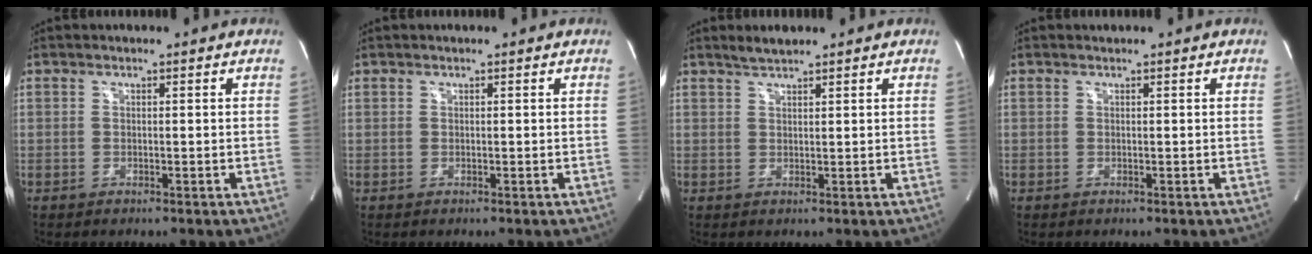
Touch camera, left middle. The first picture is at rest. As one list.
[{"total": 0.0}, {"total": 2.3, "force": [2.1, 0.2, 0.9], "torque": [-0.024, 0.006, 0.040]}, {"total": 0.0}]